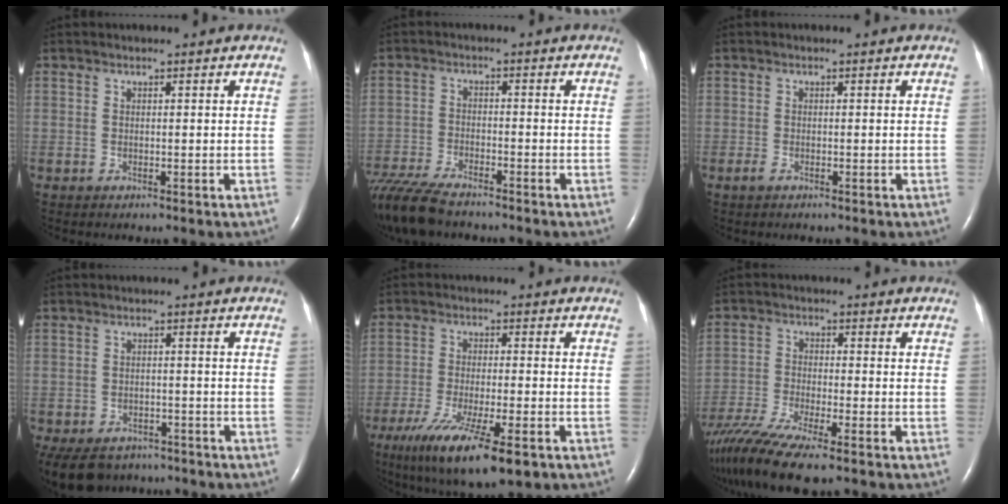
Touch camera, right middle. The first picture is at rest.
{"total": 11.4, "force": [-9.7, 2.2, 5.6], "torque": [-0.109, -0.025, -0.166]}
{"total": 0.9, "force": [-0.6, 0.3, 0.6], "torque": [-0.020, -0.002, -0.010]}
{"total": 11.9, "force": [-9.0, 7.0, 3.7], "torque": [-0.096, -0.009, -0.114]}
{"total": 14.2, "force": [-8.6, 2.8, 10.9], "torque": [-0.185, -0.038, -0.138]}
{"total": 12.9, "force": [-10.1, 0.9, 8.0], "torque": [-0.161, -0.033, -0.177]}